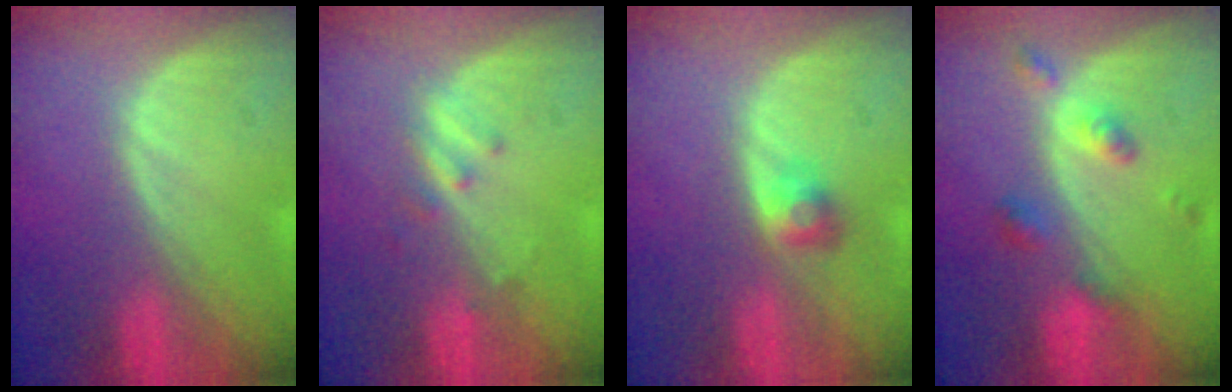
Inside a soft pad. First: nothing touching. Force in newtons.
{"total": 2.5, "press": 2.2, "slide": 1.2}
{"total": 2.6, "press": 2.4, "slide": 1.0}
{"total": 4.2, "press": 4.1, "slide": 0.8}